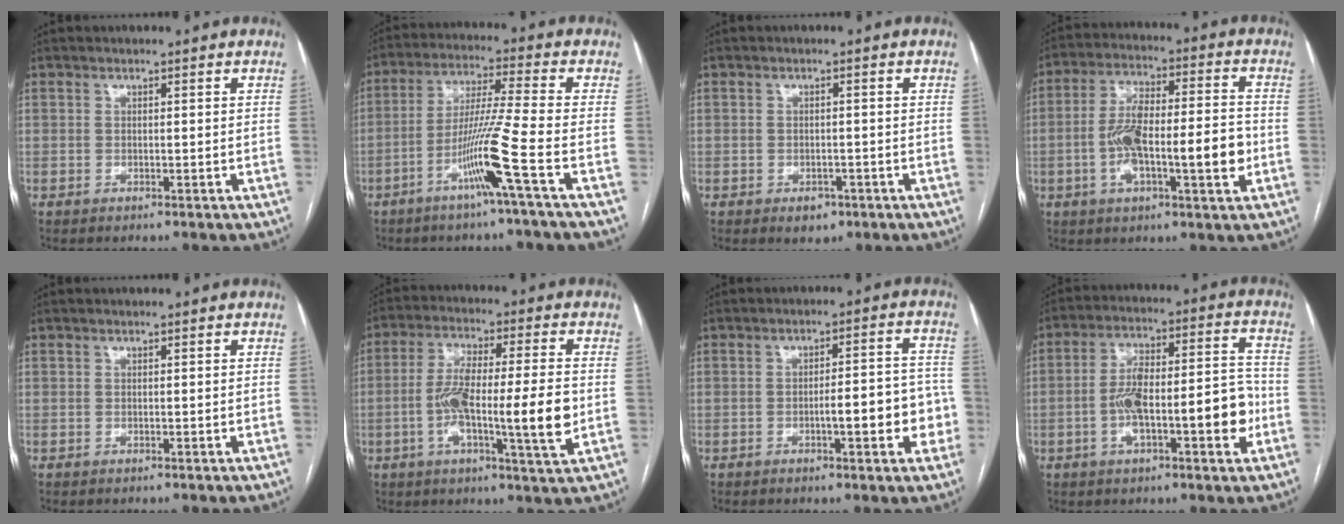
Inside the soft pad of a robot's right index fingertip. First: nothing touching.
{"total": 10.0, "force": [-4.4, -2.2, 8.7], "torque": [-0.169, -0.007, -0.090]}
{"total": 2.6, "force": [-1.4, 1.8, 1.2], "torque": [-0.010, 0.003, -0.011]}
{"total": 14.2, "force": [-2.7, 3.4, 13.6], "torque": [-0.236, 0.021, -0.044]}
{"total": 0.0}
{"total": 13.8, "force": [-2.2, 1.3, 13.6], "torque": [-0.240, 0.001, -0.042]}
{"total": 7.9, "force": [-2.2, 2.0, 7.4], "torque": [-0.093, 0.024, -0.025]}
{"total": 14.2, "force": [-3.4, 3.7, 13.3], "torque": [-0.214, 0.033, -0.051]}